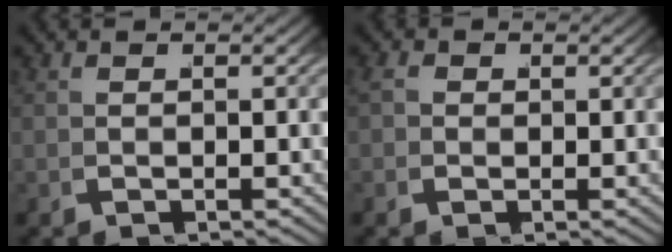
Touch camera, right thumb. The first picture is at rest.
{"total": 1.1, "force": [0.0, 1.1, 0.2], "torque": [-0.002, 0.002, -0.003]}